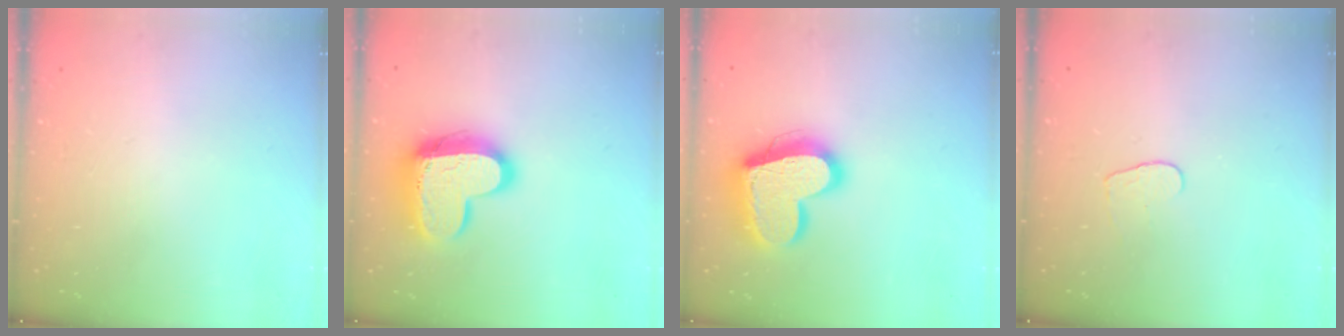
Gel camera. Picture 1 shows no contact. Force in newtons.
{"total": 16.3, "press": 16.3, "slide": 1.0}
{"total": 19.6, "press": 19.6, "slide": 1.5}
{"total": 4.4, "press": 4.4, "slide": 0.3}